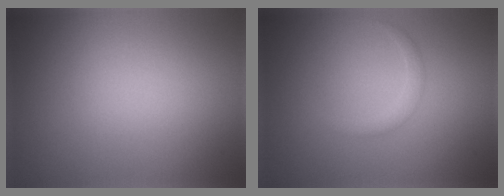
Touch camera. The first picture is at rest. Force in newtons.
{"total": 1.2, "press": 1.1, "slide": 0.1}